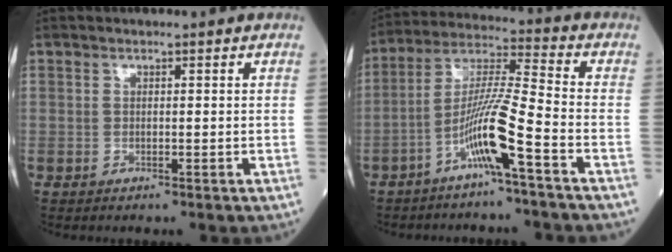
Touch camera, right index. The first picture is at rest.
{"total": 9.7, "force": [-4.8, -0.9, 8.4], "torque": [-0.166, 0.007, -0.097]}